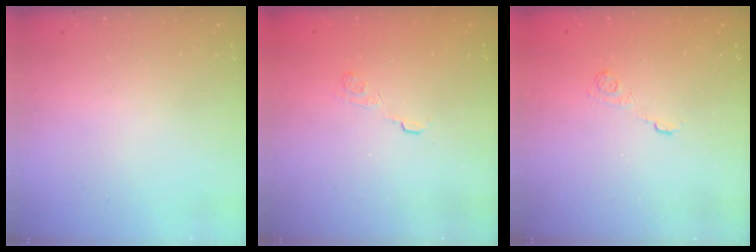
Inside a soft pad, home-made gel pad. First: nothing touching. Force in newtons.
{"total": 2.8, "press": 2.4, "slide": 1.5}
{"total": 3.0, "press": 2.6, "slide": 1.5}